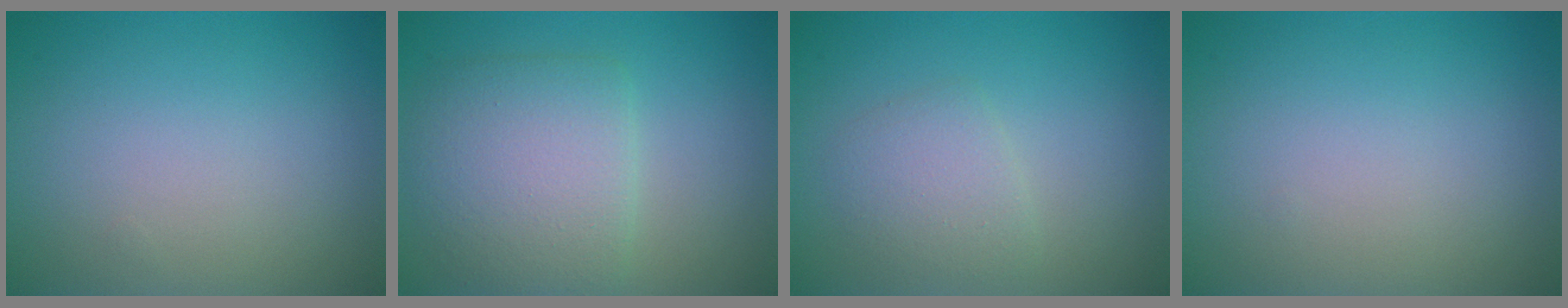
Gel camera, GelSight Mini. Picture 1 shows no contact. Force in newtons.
{"total": 5.5, "press": 5.5, "slide": 0.1}
{"total": 2.3, "press": 2.3, "slide": 0.1}
{"total": 0.0}